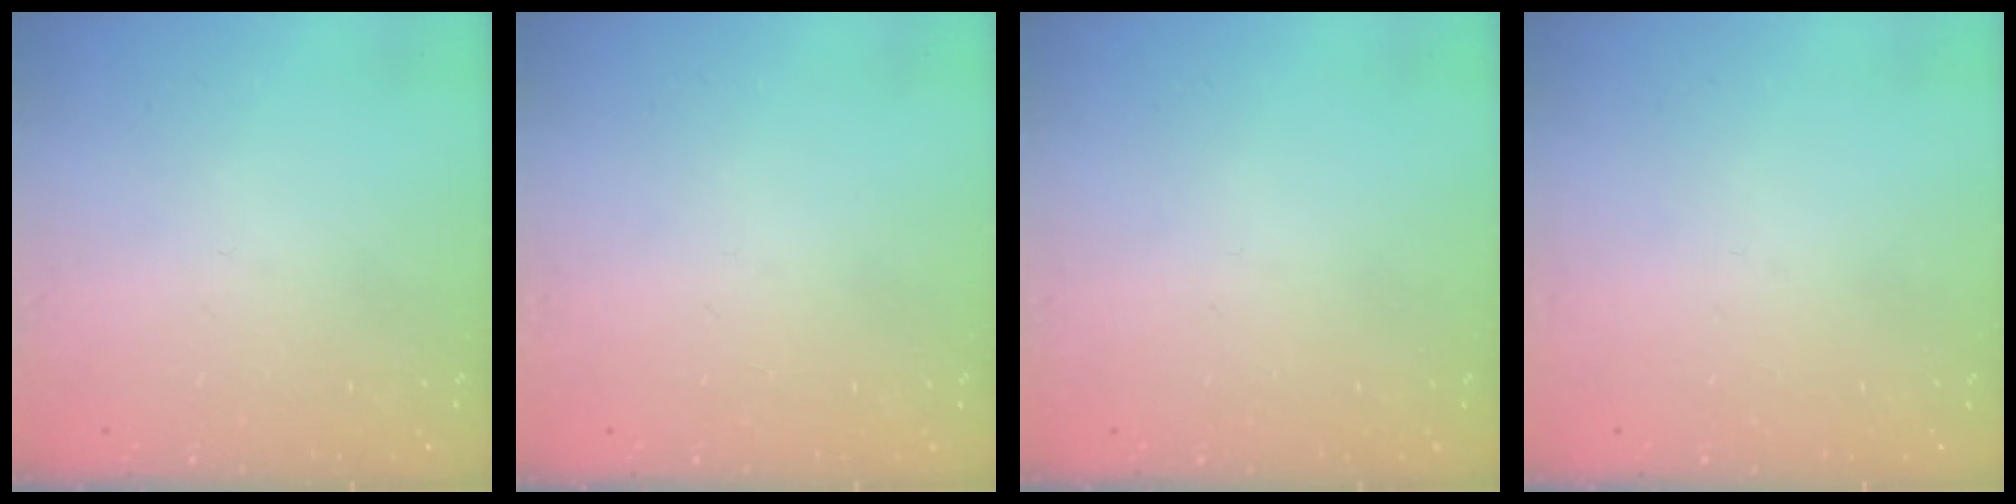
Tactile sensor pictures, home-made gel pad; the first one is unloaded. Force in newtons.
{"total": 0.0}
{"total": 0.0}
{"total": 0.0}